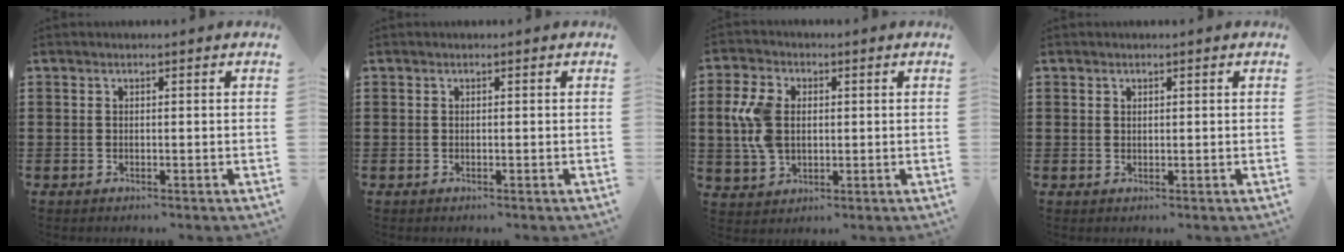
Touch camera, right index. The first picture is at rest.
{"total": 0.0}
{"total": 7.7, "force": [0.8, 5.2, 5.6], "torque": [-0.152, 0.006, 0.006]}
{"total": 0.6, "force": [0.4, 0.4, 0.1], "torque": [-0.004, 0.002, 0.009]}